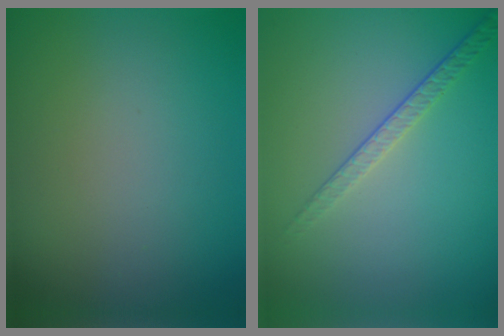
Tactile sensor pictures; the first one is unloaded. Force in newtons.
{"total": 1.9, "press": 1.4, "slide": 1.3}